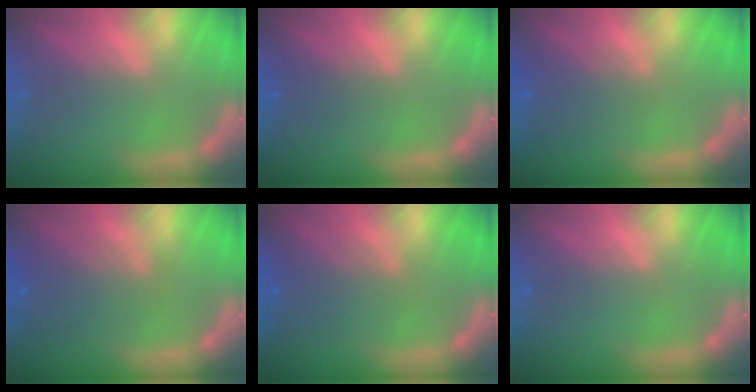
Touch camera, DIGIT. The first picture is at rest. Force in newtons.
{"total": 1.4}
{"total": 3.1}
{"total": 4.5}
{"total": 4.1}
{"total": 0.0}